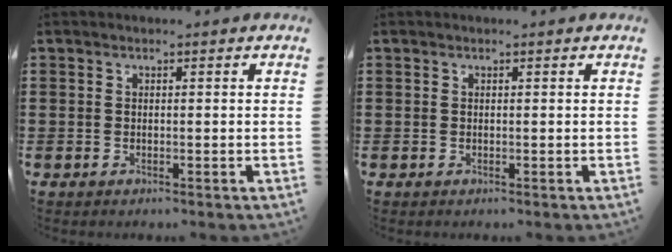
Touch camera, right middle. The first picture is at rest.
{"total": 0.0}